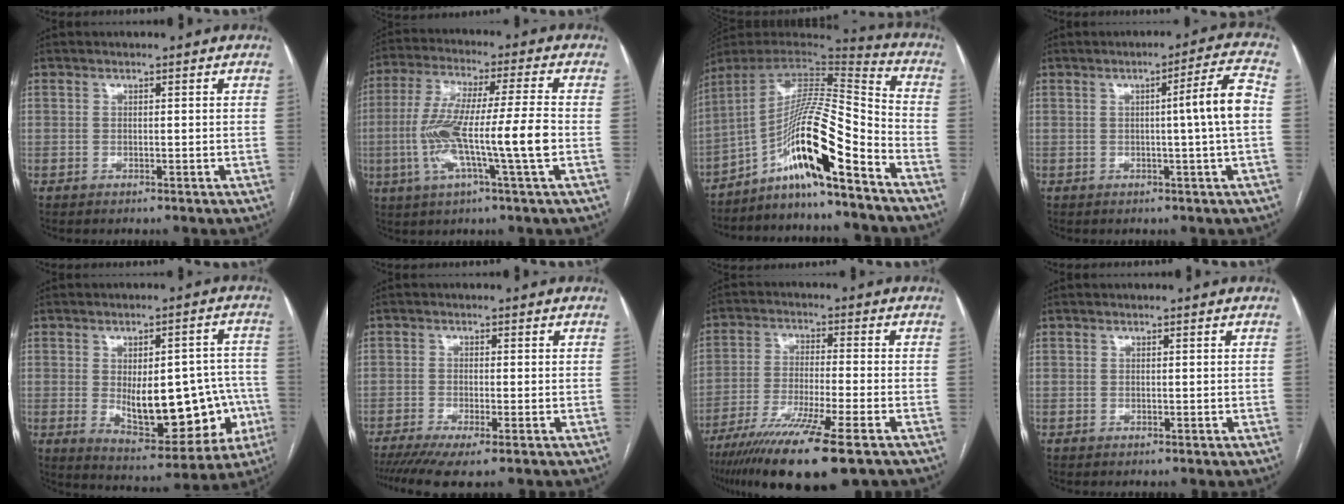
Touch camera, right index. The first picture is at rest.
{"total": 14.1, "force": [-2.8, 0.0, 13.8], "torque": [-0.270, 0.002, -0.057]}
{"total": 16.1, "force": [-9.4, 0.3, 13.1], "torque": [-0.229, 0.013, -0.165]}
{"total": 6.9, "force": [-0.1, -1.3, 6.8], "torque": [-0.097, 0.006, -0.001]}
{"total": 16.4, "force": [-2.8, 7.3, 14.4], "torque": [-0.189, 0.017, -0.014]}
{"total": 7.2, "force": [-5.1, 0.8, 5.0], "torque": [-0.079, -0.016, -0.085]}
{"total": 15.9, "force": [-10.8, 0.6, 11.7], "torque": [-0.206, -0.044, -0.181]}
{"total": 0.0}